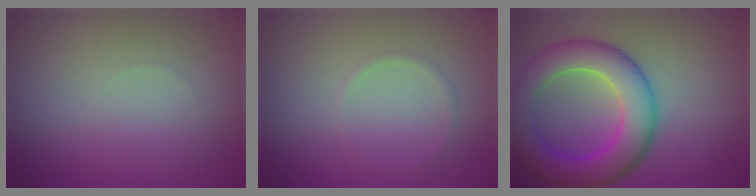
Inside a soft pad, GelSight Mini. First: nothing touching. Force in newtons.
{"total": 0.7, "press": 0.7, "slide": 0.0}
{"total": 7.9, "press": 7.9, "slide": 0.1}